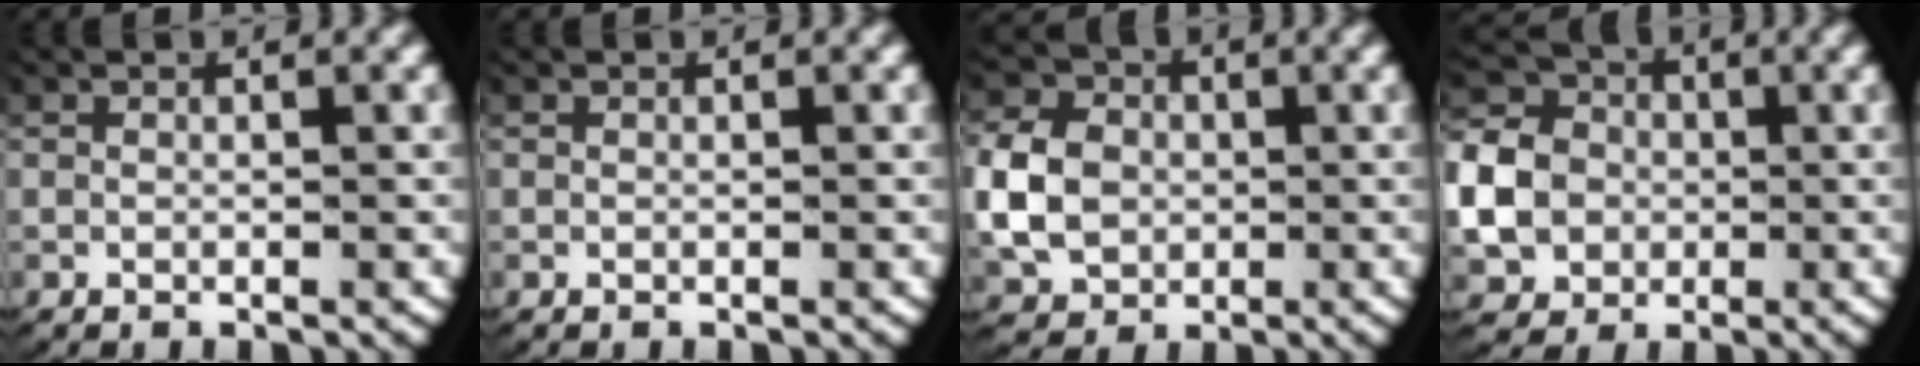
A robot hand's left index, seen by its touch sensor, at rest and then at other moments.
{"total": 0.0}
{"total": 6.1, "force": [-0.1, 5.1, 3.3], "torque": [-0.074, -0.014, 0.007]}
{"total": 9.0, "force": [0.0, 8.1, 4.1], "torque": [-0.101, -0.022, -0.003]}